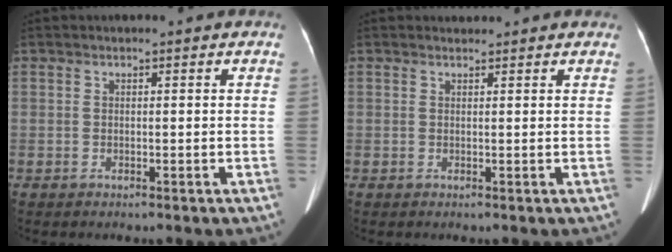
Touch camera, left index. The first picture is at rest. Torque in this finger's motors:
{"motor_torque": [0.17, -0.09, -0.18, 0.01]}